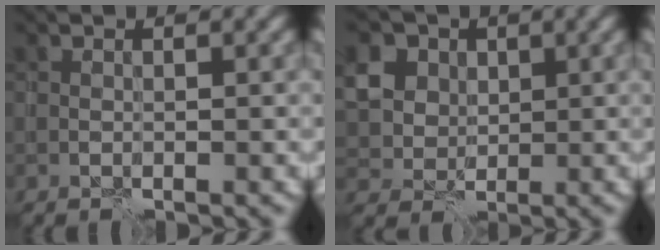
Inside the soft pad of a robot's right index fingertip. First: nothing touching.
{"total": 7.1, "force": [2.6, 5.8, 3.2], "torque": [-0.073, 0.014, 0.039]}